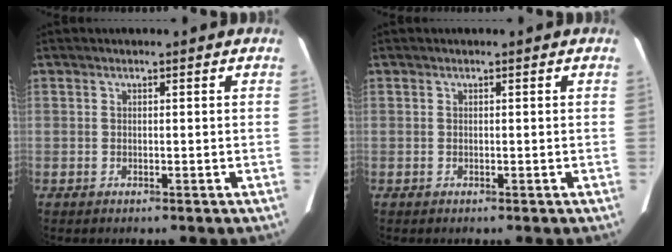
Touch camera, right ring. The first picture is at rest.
{"total": 0.0}